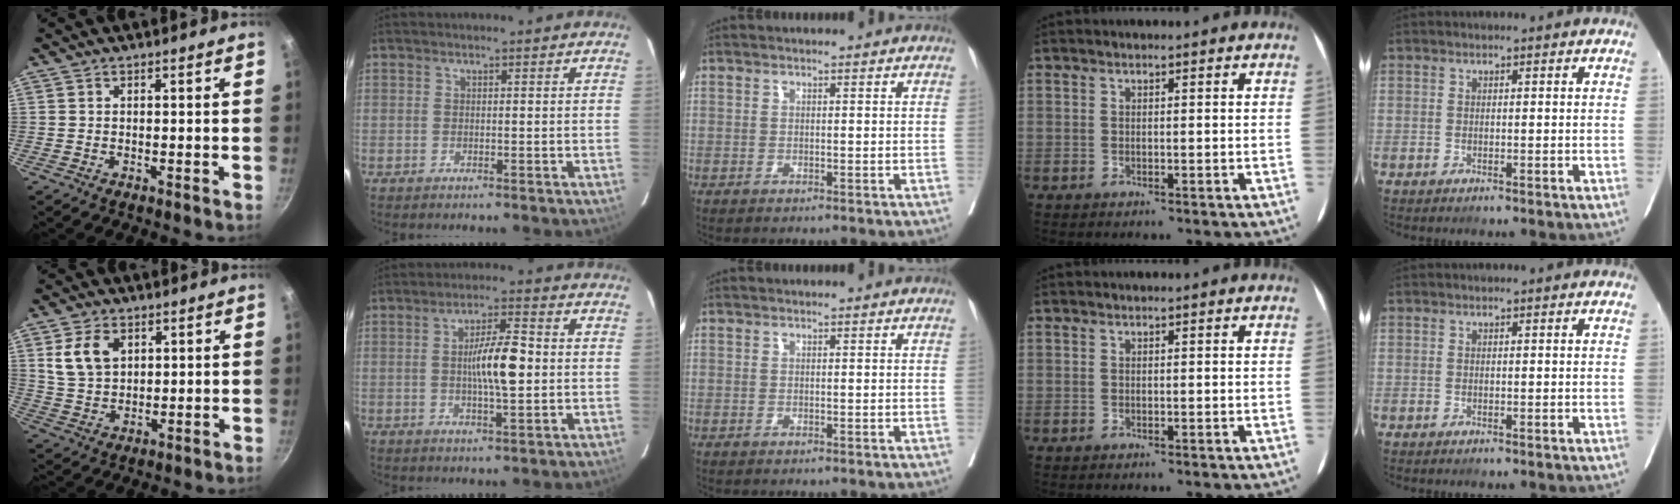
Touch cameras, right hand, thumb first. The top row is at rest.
{"thumb": {"total": 7.9, "force": [2.9, 5.4, 5.0], "torque": [-0.082, -0.009, 0.063]}, "index": {"total": 8.0, "force": [-0.1, 1.3, 7.9], "torque": [-0.141, 0.007, -0.003]}}